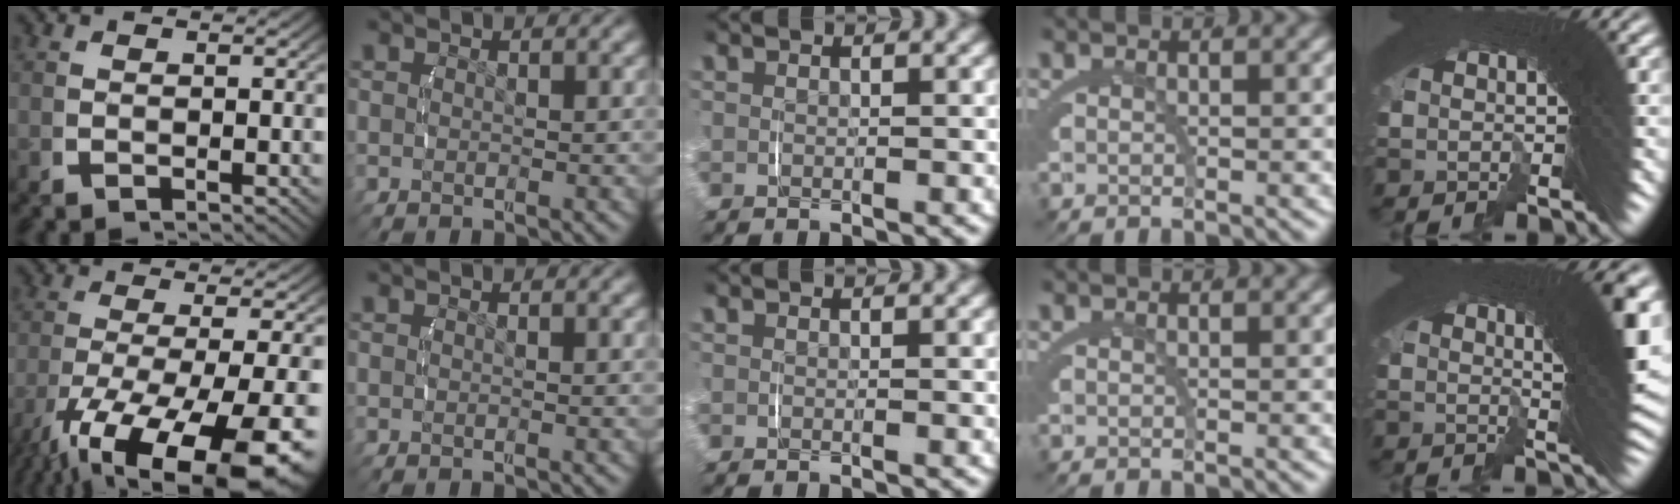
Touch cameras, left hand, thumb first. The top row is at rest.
{"thumb": {"total": 12.6, "force": [-5.3, 6.0, 9.7], "torque": [-0.191, -0.049, -0.052]}, "little": {"total": 6.5, "force": [1.8, 1.2, 6.1], "torque": [-0.069, 0.009, 0.022]}}